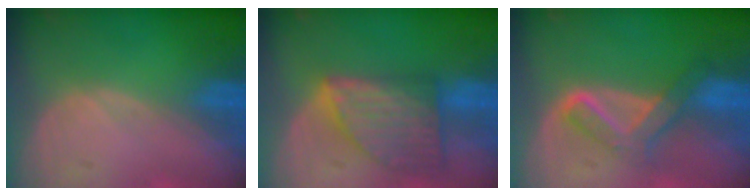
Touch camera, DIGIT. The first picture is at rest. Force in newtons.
{"total": 8.1, "press": 7.4, "slide": 3.4}
{"total": 5.2, "press": 5.2, "slide": 0.1}